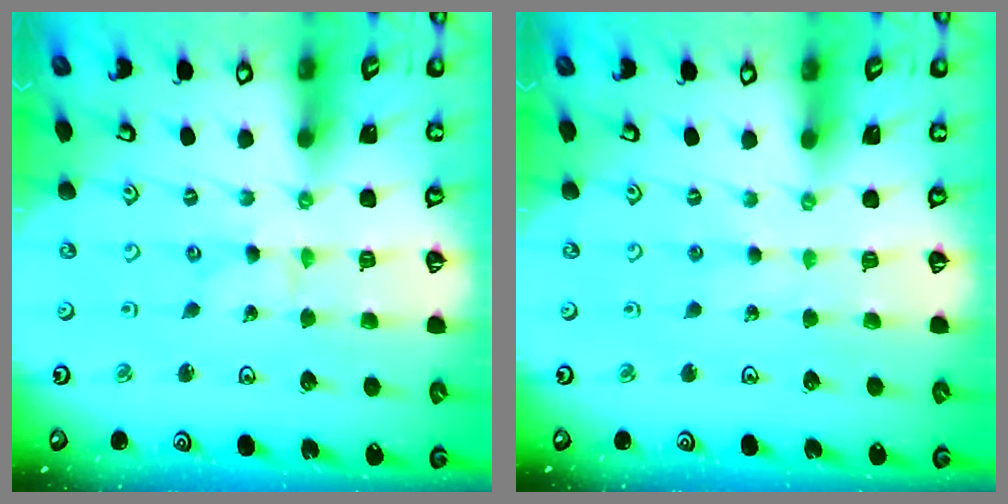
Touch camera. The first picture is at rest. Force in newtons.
{"total": 2.2, "press": 2.2, "slide": 0.2}